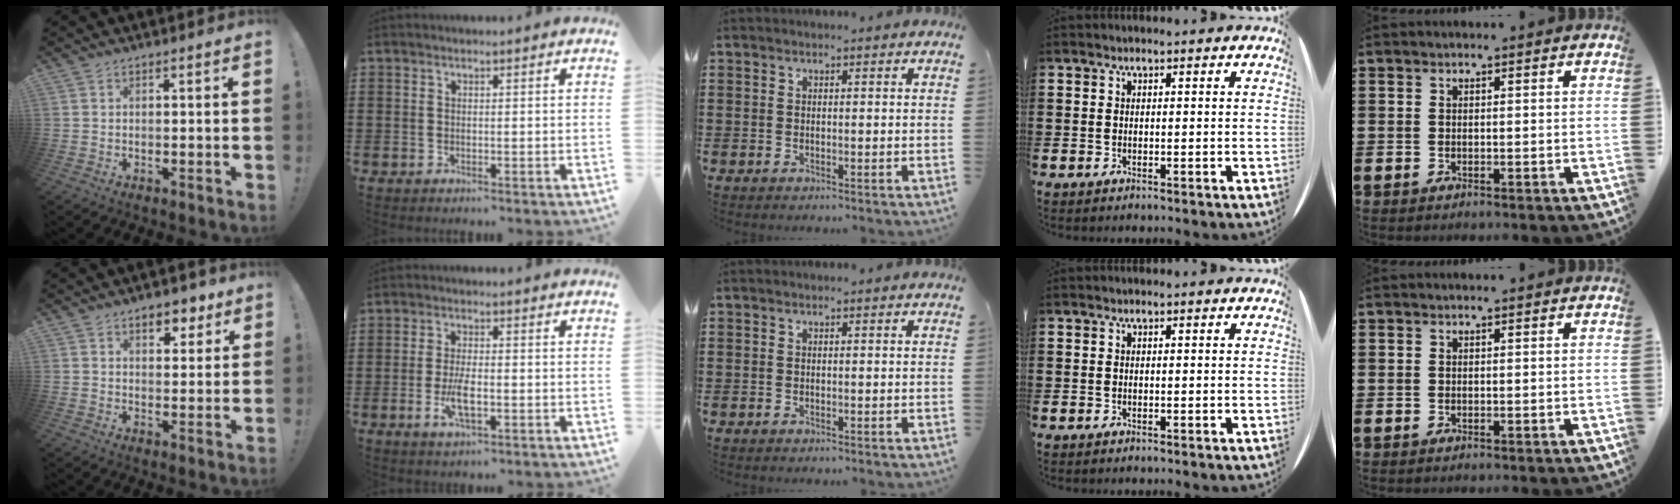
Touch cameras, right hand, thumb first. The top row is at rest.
{"thumb": {"total": 7.0, "force": [4.2, 4.1, 3.8], "torque": [-0.036, -0.016, 0.069]}, "index": {"total": 5.1, "force": [-1.4, 1.7, 4.6], "torque": [-0.098, -0.003, -0.030]}}